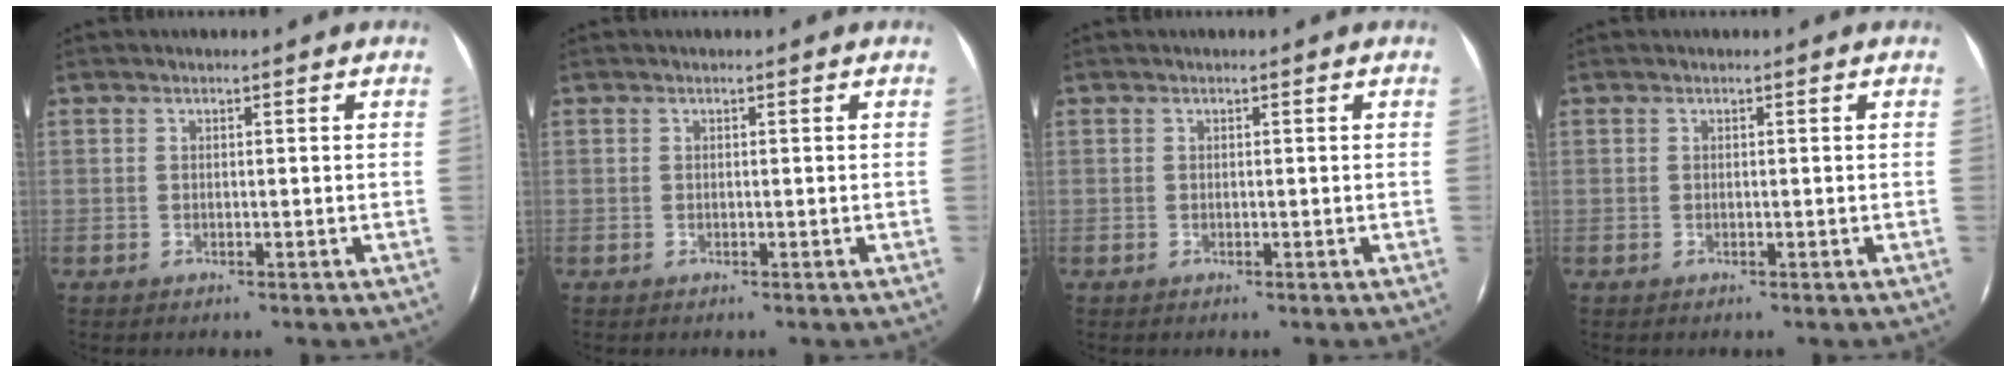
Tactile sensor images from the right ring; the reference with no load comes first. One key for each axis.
{"total": 0.0}
{"total": 0.0}
{"total": 0.0}